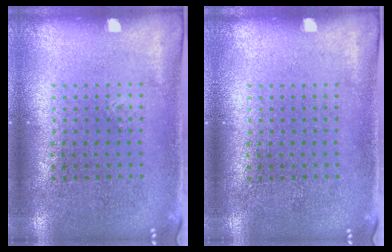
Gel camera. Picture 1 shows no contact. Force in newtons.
{"total": 0.0}